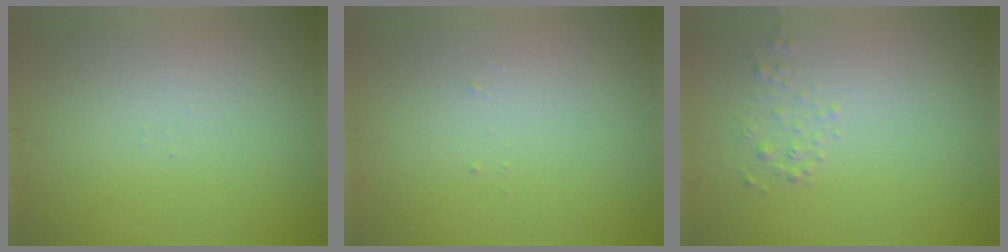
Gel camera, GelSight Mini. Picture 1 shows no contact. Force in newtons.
{"total": 0.0}
{"total": 0.9, "press": 0.9, "slide": 0.0}